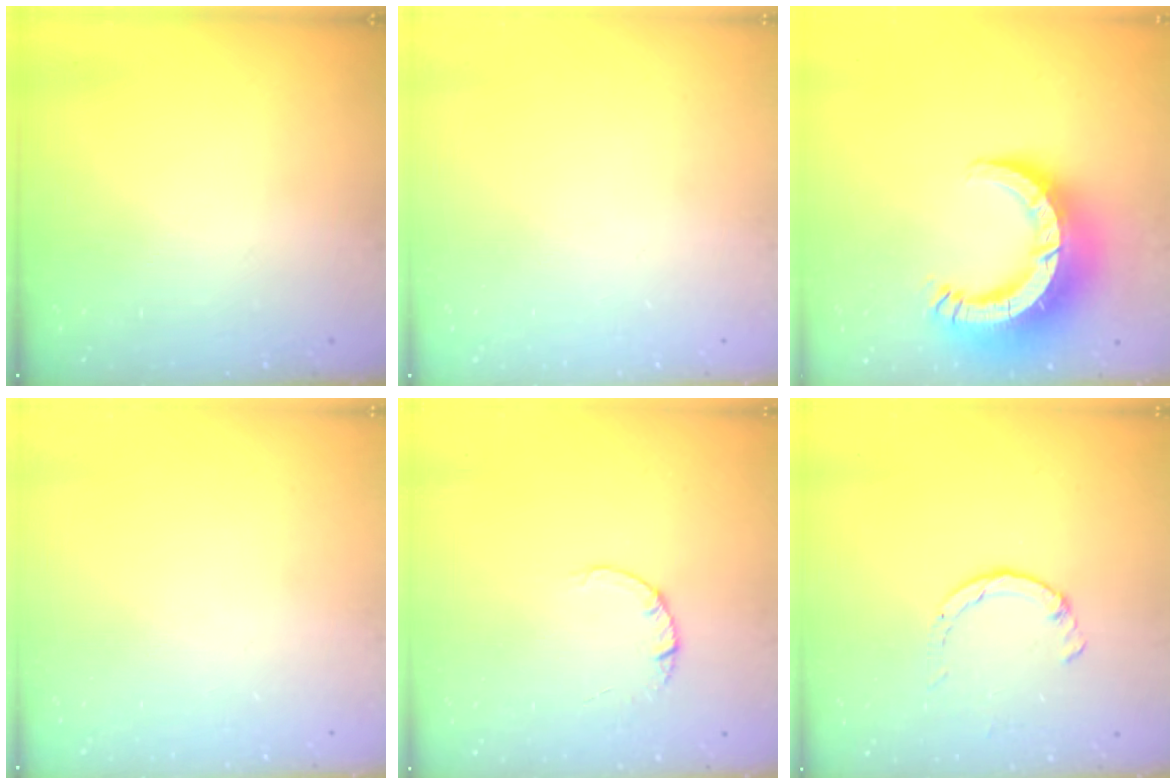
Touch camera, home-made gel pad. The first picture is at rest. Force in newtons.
{"total": 0.0}
{"total": 15.0, "press": 14.9, "slide": 1.6}
{"total": 0.0}
{"total": 1.4, "press": 1.4, "slide": 0.2}
{"total": 2.6, "press": 2.6, "slide": 0.4}